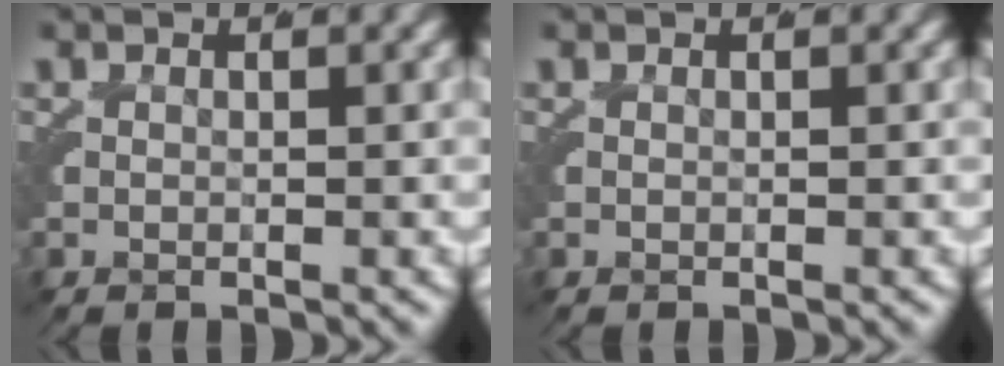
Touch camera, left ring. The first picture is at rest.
{"total": 0.0}